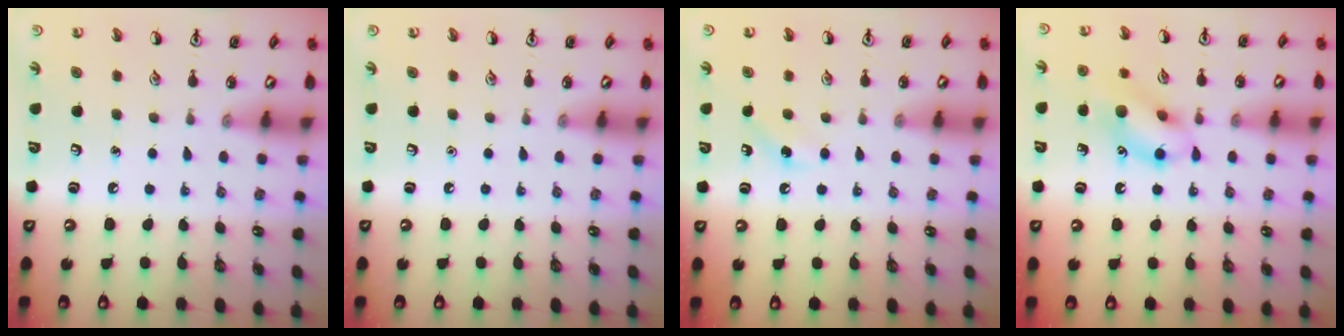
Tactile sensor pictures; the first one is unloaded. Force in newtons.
{"total": 0.0}
{"total": 3.8, "press": 3.5, "slide": 1.4}
{"total": 12.0, "press": 11.9, "slide": 1.4}